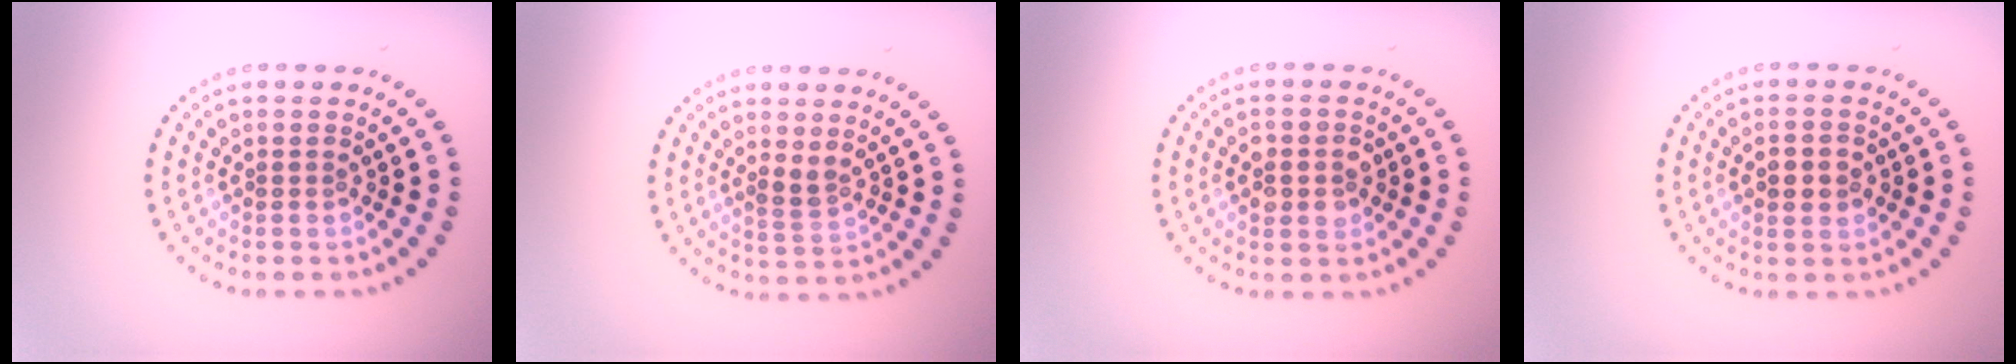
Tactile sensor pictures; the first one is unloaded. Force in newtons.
{"total": 1.2, "press": 1.0, "slide": 0.6}
{"total": 2.3, "press": 2.2, "slide": 0.2}
{"total": 2.4, "press": 2.4, "slide": 0.2}